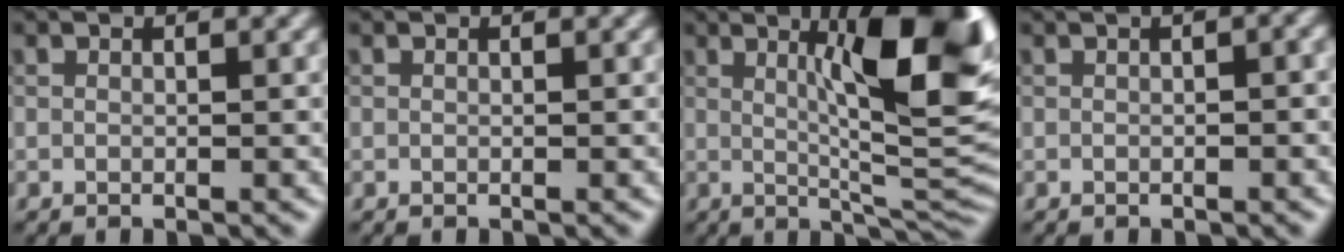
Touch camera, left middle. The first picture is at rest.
{"total": 0.0}
{"total": 12.0, "force": [3.2, 2.7, 11.2], "torque": [-0.141, 0.005, 0.051]}
{"total": 3.3, "force": [0.9, 1.3, 2.9], "torque": [-0.024, 0.014, -0.001]}